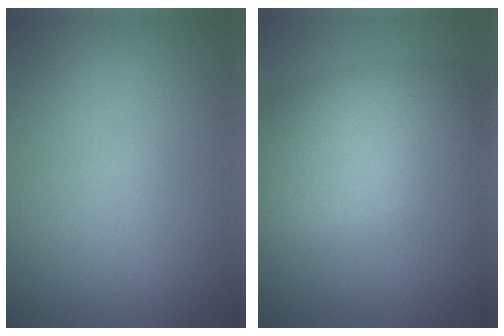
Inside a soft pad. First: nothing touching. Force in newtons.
{"total": 7.8, "press": 7.8, "slide": 0.1}